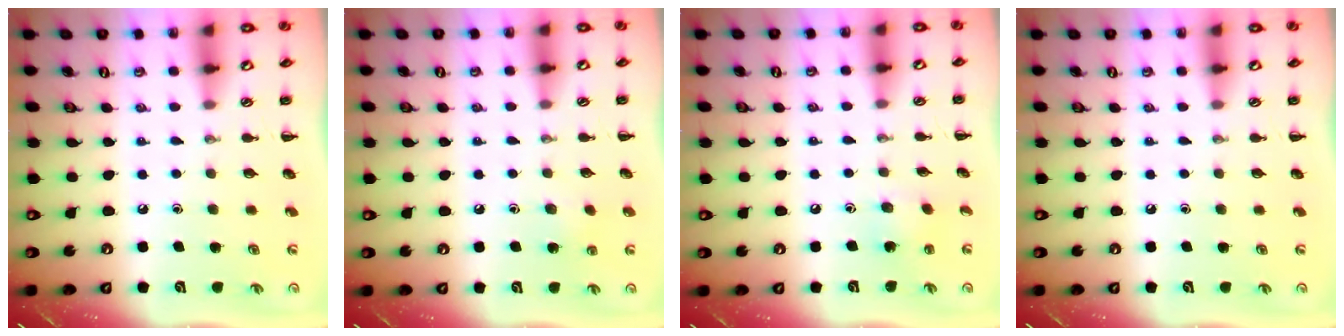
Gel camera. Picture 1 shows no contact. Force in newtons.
{"total": 6.1, "press": 5.8, "slide": 1.8}
{"total": 3.6, "press": 3.5, "slide": 0.9}
{"total": 0.0}